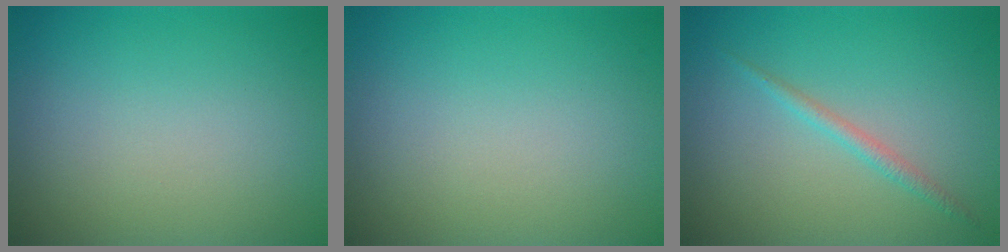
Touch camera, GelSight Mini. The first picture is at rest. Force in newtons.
{"total": 0.0}
{"total": 1.4, "press": 1.4, "slide": 0.1}